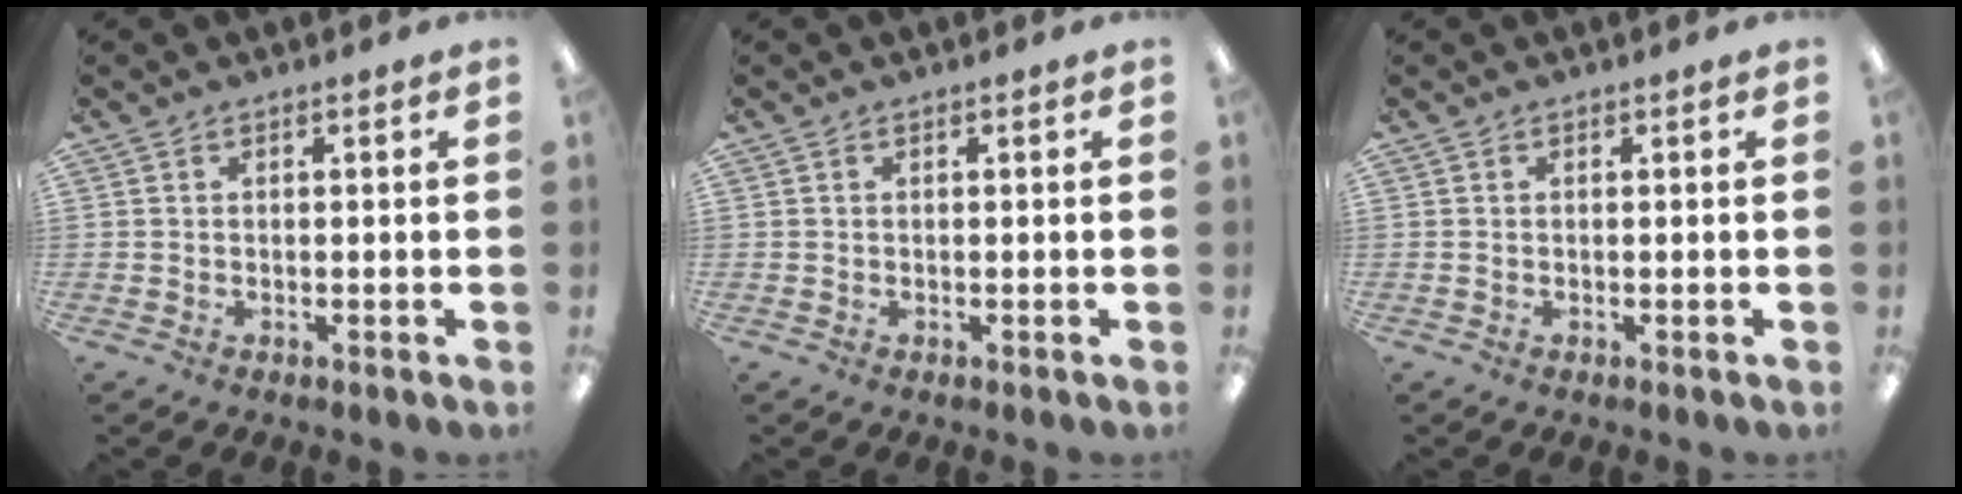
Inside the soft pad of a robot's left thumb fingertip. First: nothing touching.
{"total": 0.0}
{"total": 0.0}